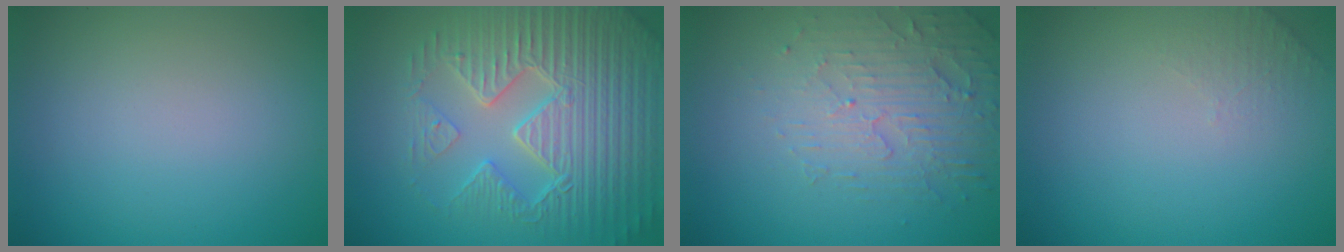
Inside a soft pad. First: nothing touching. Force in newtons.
{"total": 8.3, "press": 6.4, "slide": 5.2}
{"total": 5.0, "press": 3.3, "slide": 3.7}
{"total": 1.3, "press": 1.2, "slide": 0.3}